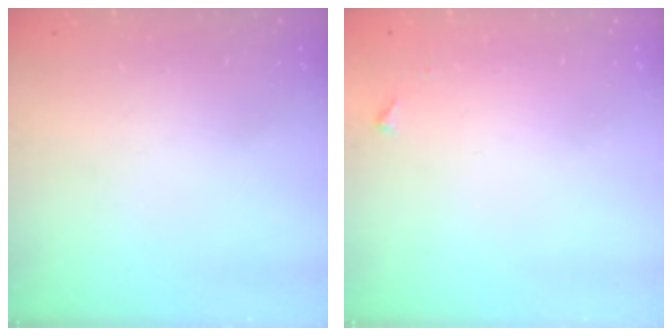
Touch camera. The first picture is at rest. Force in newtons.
{"total": 3.2, "press": 3.2, "slide": 0.4}